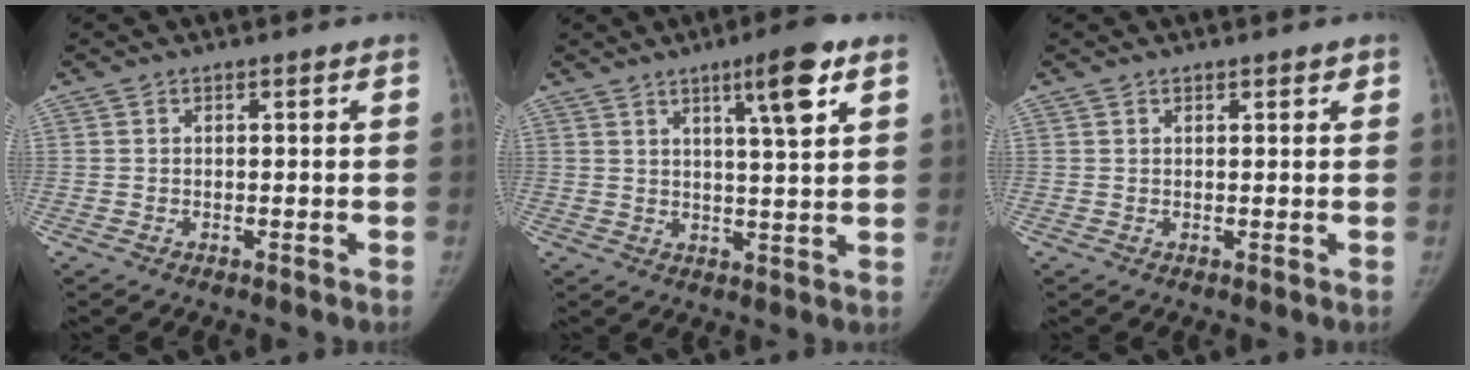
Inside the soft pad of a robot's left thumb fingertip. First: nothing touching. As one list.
[{"total": 8.8, "force": [4.5, 1.1, 7.4], "torque": [-0.110, -0.021, 0.069]}, {"total": 1.1, "force": [0.8, 0.5, 0.6], "torque": [0.000, -0.002, 0.008]}]